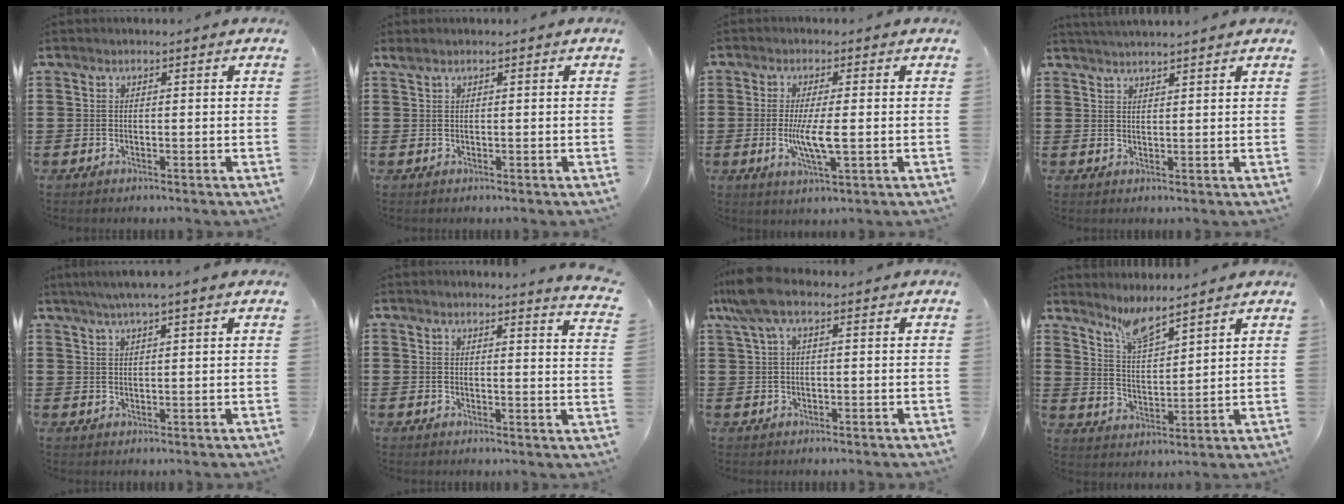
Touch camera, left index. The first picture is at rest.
{"total": 0.6, "force": [0.4, 0.0, 0.4], "torque": [-0.009, 0.000, 0.009]}
{"total": 5.9, "force": [-0.6, 1.0, 5.7], "torque": [-0.112, -0.006, -0.016]}
{"total": 2.2, "force": [2.1, -0.4, 0.2], "torque": [-0.009, -0.001, 0.041]}
{"total": 2.7, "force": [2.1, -0.1, 1.7], "torque": [-0.037, 0.002, 0.038]}
{"total": 2.9, "force": [2.7, -0.7, 0.7], "torque": [-0.015, -0.018, 0.047]}
{"total": 5.6, "force": [2.1, 1.4, 5.1], "torque": [-0.128, -0.002, 0.031]}
{"total": 5.6, "force": [5.0, 0.2, 2.5], "torque": [-0.068, -0.017, 0.088]}